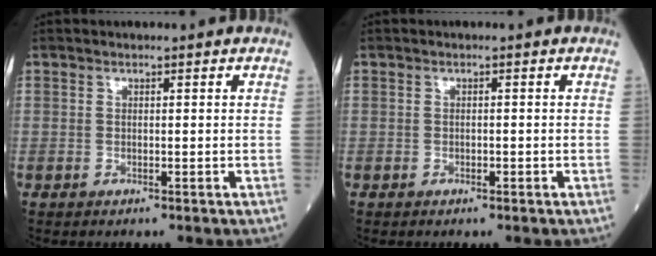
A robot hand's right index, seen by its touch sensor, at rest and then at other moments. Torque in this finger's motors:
{"motor_torque": [0.01, -0.01, -0.02, 0.01]}